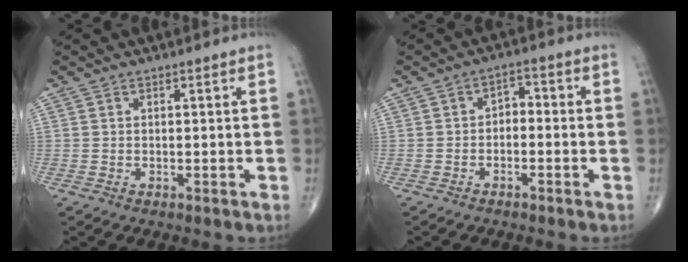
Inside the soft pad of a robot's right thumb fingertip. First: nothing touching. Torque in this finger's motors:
{"motor_torque": [-0.26, 0.12, 0.27, -0.03, 0.03]}